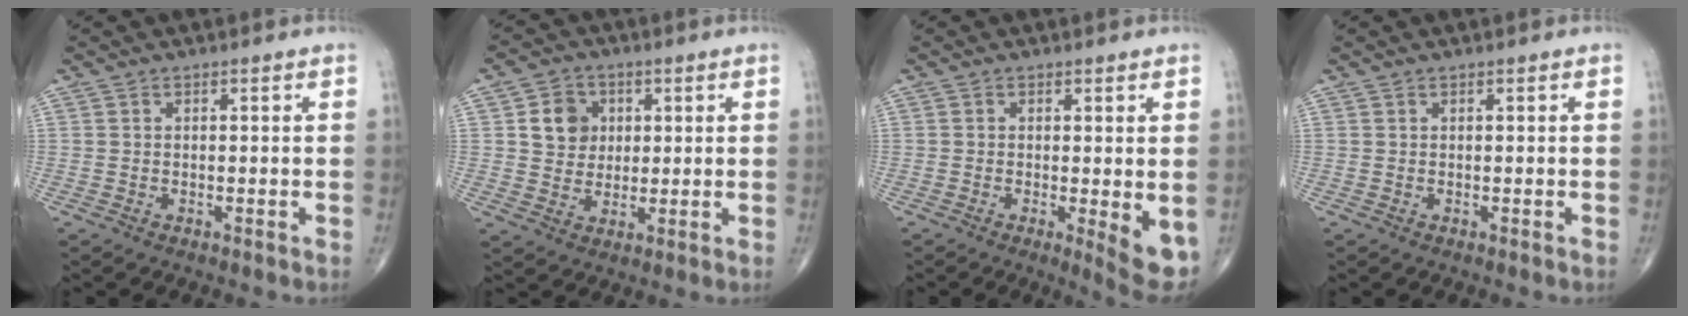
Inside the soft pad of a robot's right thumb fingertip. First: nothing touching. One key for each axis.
{"total": 7.1, "fx": 1.7, "fy": 6.2, "fz": 3.0, "tx": -0.019, "ty": -0.004, "tz": 0.029}
{"total": 6.3, "fx": -1.0, "fy": 1.6, "fz": 6.0, "tx": -0.081, "ty": -0.017, "tz": -0.015}
{"total": 0.0}